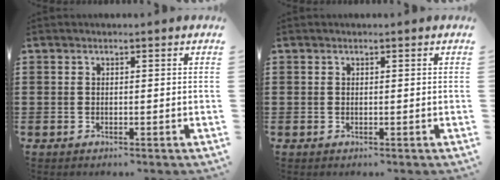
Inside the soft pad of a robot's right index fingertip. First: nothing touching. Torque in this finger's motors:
{"motor_torque": [0.00, 0.00, 0.00, -0.01]}